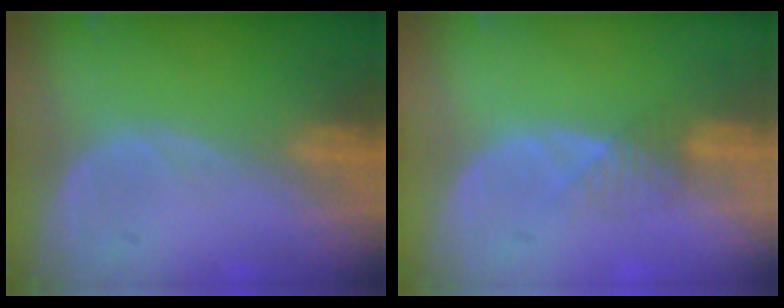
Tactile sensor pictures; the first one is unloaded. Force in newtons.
{"total": 2.3, "press": 2.1, "slide": 1.0}